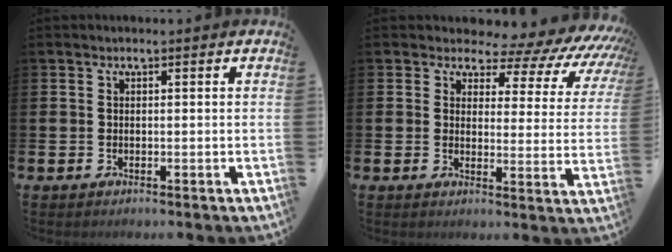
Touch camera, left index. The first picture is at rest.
{"total": 4.8, "force": [3.5, 2.8, 1.6], "torque": [-0.028, -0.043, 0.045]}